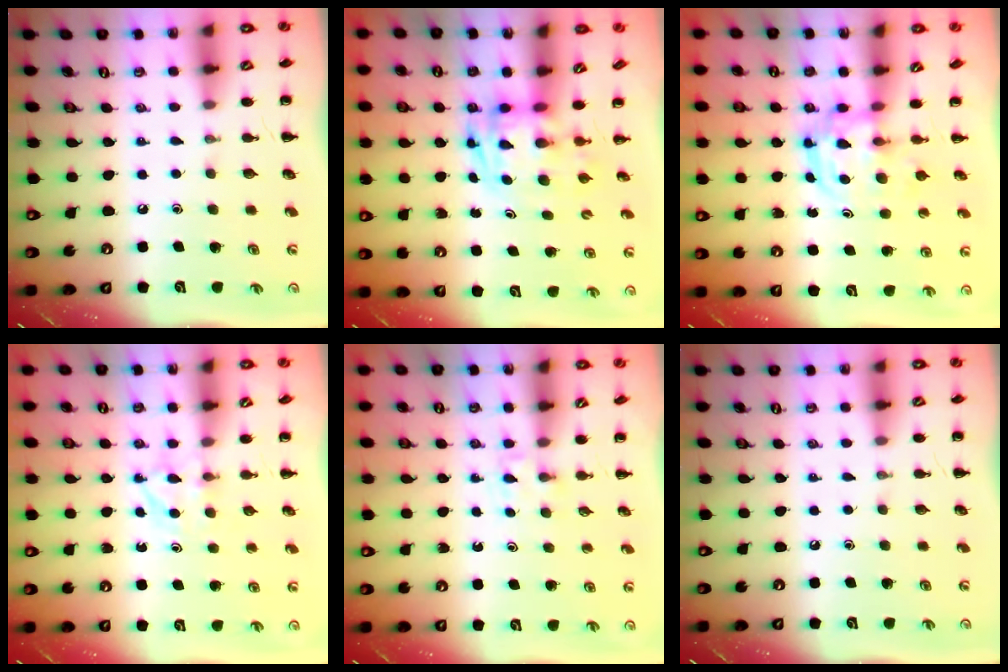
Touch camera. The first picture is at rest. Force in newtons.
{"total": 2.7, "press": 2.6, "slide": 0.5}
{"total": 3.1, "press": 3.1, "slide": 0.4}
{"total": 3.3, "press": 3.1, "slide": 1.3}
{"total": 2.2, "press": 2.0, "slide": 0.9}
{"total": 0.0}